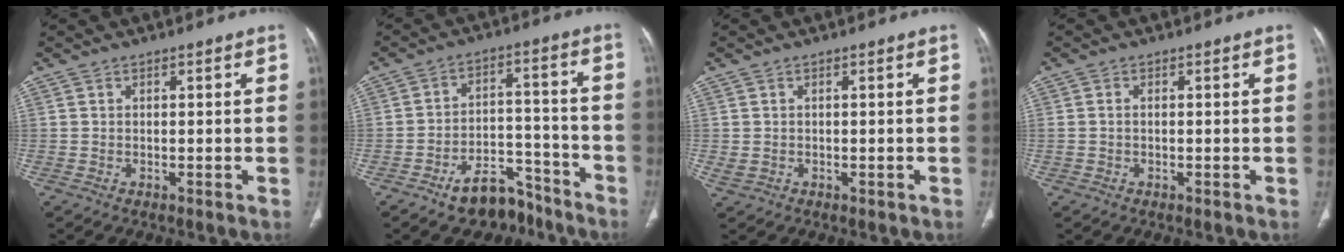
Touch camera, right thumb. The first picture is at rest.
{"total": 10.6, "force": [-7.7, 5.8, 4.4], "torque": [-0.035, 0.076, -0.119]}
{"total": 1.5, "force": [-0.2, 1.2, 0.9], "torque": [-0.023, 0.010, 0.005]}
{"total": 1.0, "force": [0.0, 0.6, 0.8], "torque": [-0.022, 0.005, 0.001]}